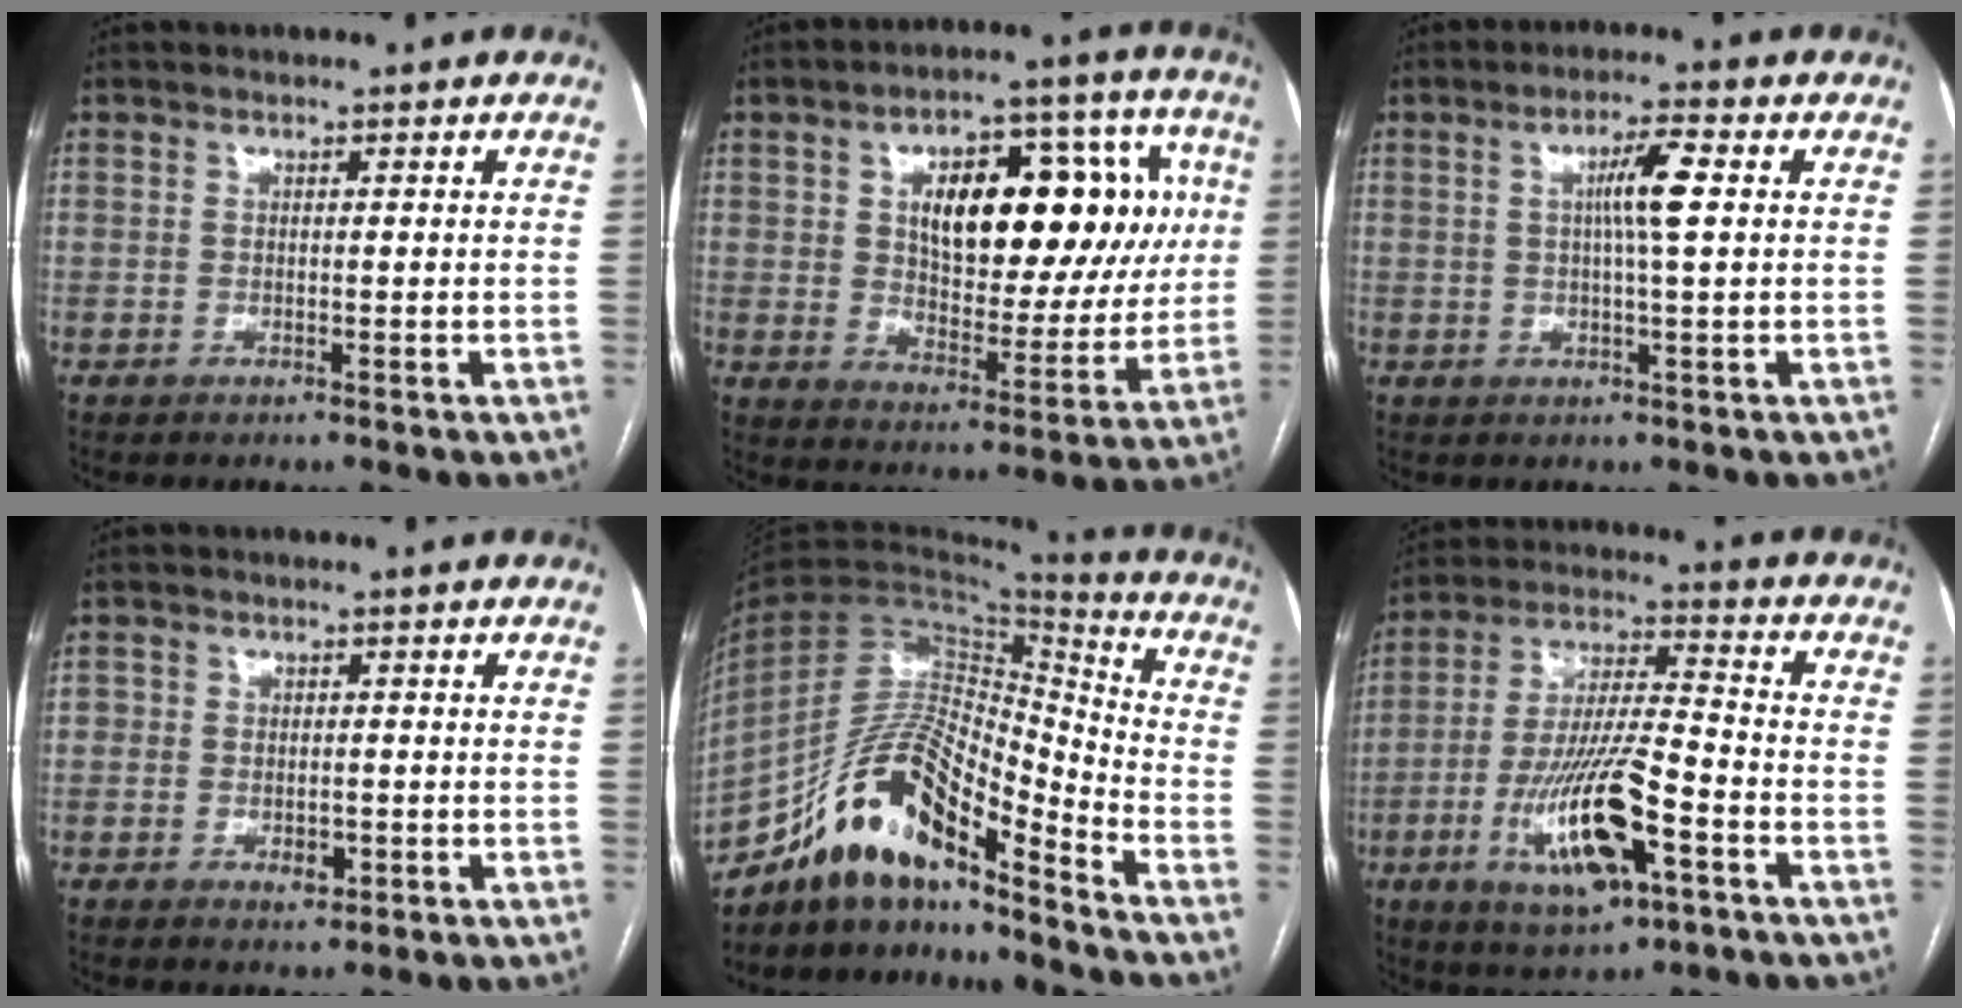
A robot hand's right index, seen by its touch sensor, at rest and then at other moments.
{"total": 21.0, "force": [4.9, 9.7, 17.9], "torque": [-0.256, 0.037, 0.077]}
{"total": 5.4, "force": [0.9, 0.0, 5.3], "torque": [-0.096, 0.005, 0.016]}
{"total": 3.4, "force": [-1.1, 2.5, 2.1], "torque": [-0.028, 0.003, -0.011]}
{"total": 15.4, "force": [-11.6, 3.7, 9.5], "torque": [-0.178, 0.036, -0.204]}
{"total": 16.0, "force": [-6.3, 3.6, 14.3], "torque": [-0.282, -0.013, -0.103]}